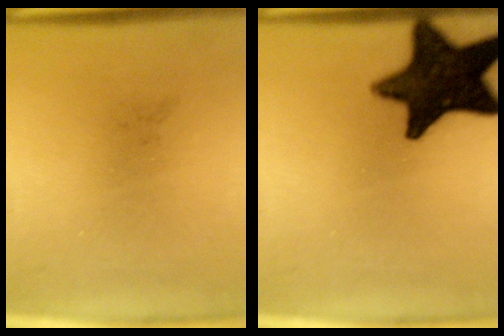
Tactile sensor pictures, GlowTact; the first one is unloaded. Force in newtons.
{"total": 16.3}